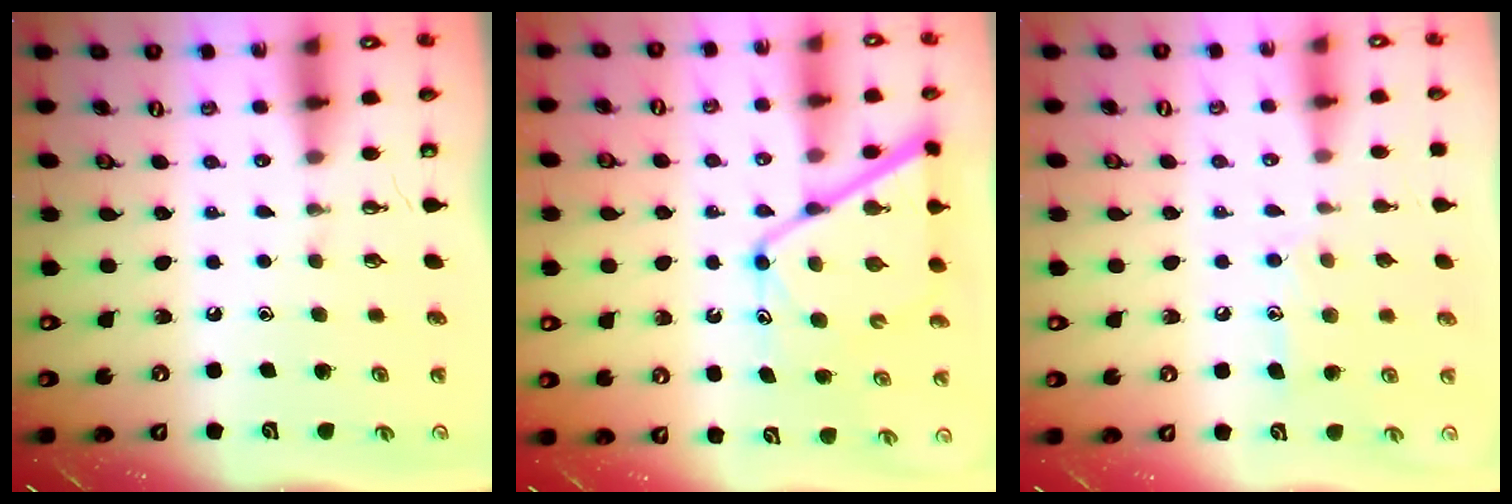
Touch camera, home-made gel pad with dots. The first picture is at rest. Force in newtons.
{"total": 14.0, "press": 13.9, "slide": 1.3}
{"total": 9.0, "press": 9.0, "slide": 0.6}